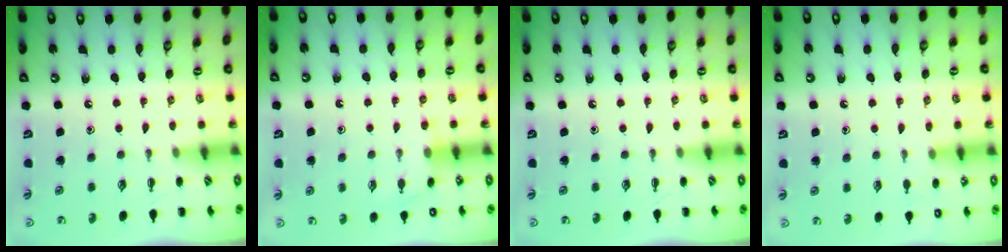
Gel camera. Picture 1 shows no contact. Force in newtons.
{"total": 6.9, "press": 6.7, "slide": 1.4}
{"total": 0.0}
{"total": 8.5, "press": 8.1, "slide": 2.5}